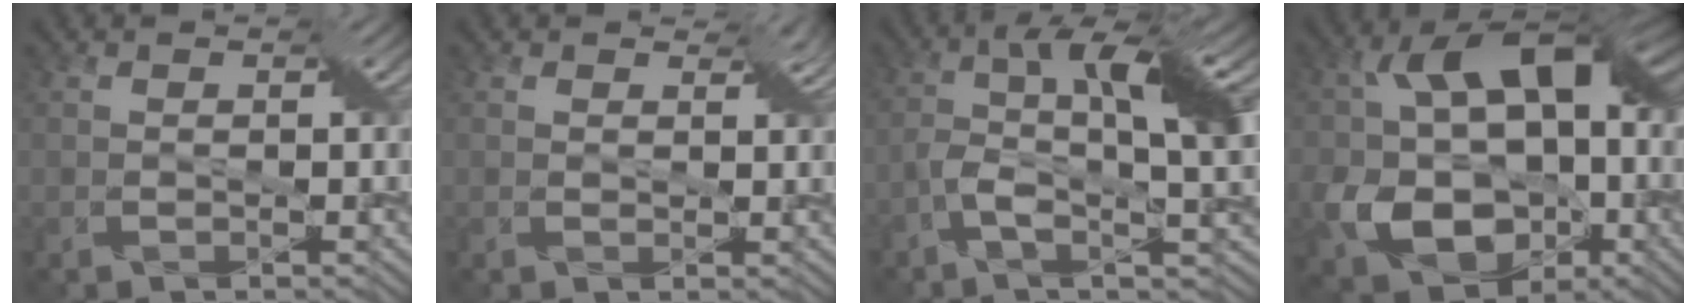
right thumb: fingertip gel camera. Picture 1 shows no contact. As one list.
[{"total": 1.9, "force": [1.3, 1.1, 0.9], "torque": [-0.018, -0.003, 0.023]}, {"total": 10.5, "force": [-0.8, 2.8, 10.1], "torque": [-0.180, 0.004, -0.023]}, {"total": 16.5, "force": [-2.0, 12.0, 11.1], "torque": [-0.209, -0.024, -0.032]}]